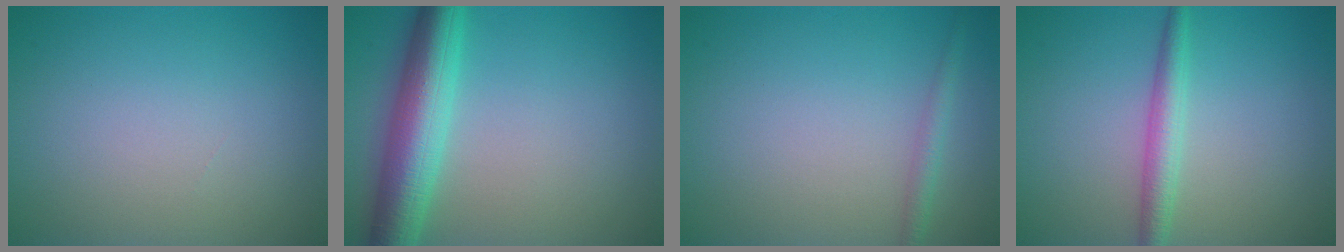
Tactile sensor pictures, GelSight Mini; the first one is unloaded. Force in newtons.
{"total": 6.7, "press": 6.7, "slide": 0.0}
{"total": 1.4, "press": 1.4, "slide": 0.0}
{"total": 2.6, "press": 2.6, "slide": 0.0}